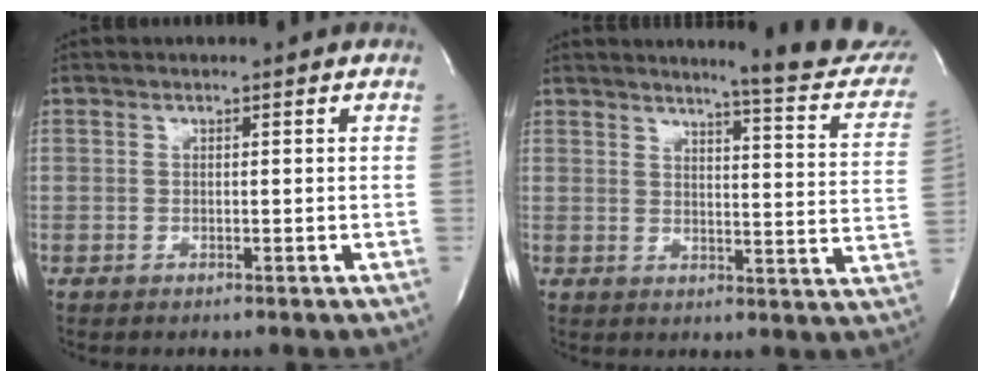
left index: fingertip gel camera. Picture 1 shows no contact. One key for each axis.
{"total": 14.1, "fx": 12.9, "fy": 0.3, "fz": 5.7, "tx": -0.068, "ty": -0.075, "tz": 0.135}